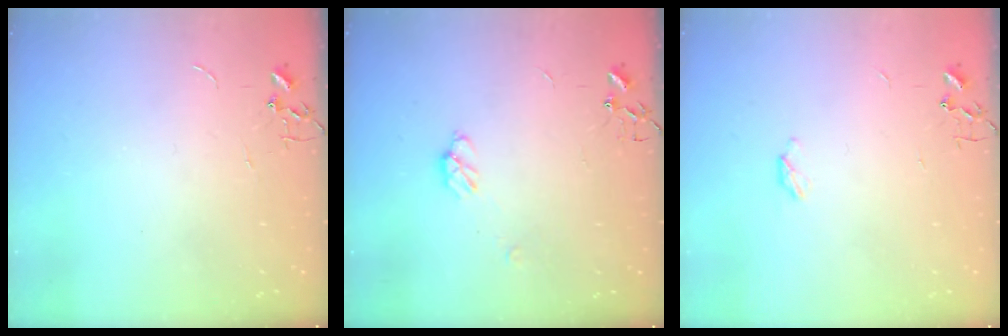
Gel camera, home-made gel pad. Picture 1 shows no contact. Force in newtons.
{"total": 5.0, "press": 4.9, "slide": 0.5}
{"total": 2.9, "press": 2.9, "slide": 0.5}